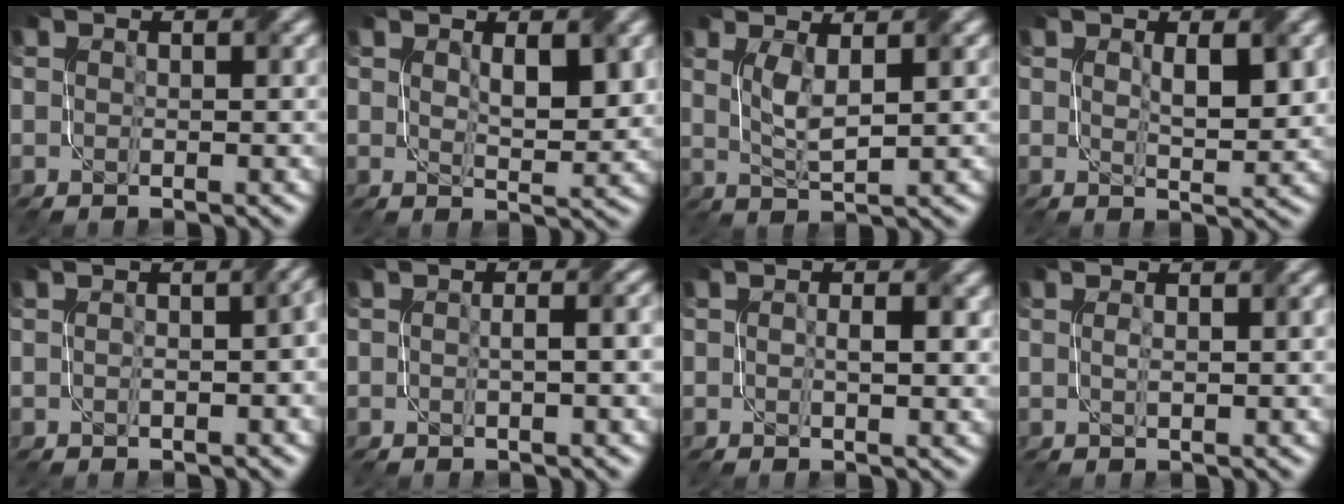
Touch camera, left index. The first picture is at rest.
{"total": 3.2, "force": [1.1, 1.3, 2.7], "torque": [-0.049, -0.006, 0.024]}
{"total": 2.8, "force": [1.0, 0.7, 2.6], "torque": [-0.056, -0.005, 0.023]}
{"total": 2.9, "force": [0.9, 1.0, 2.6], "torque": [-0.046, -0.005, 0.018]}
{"total": 2.8, "force": [-0.4, 1.0, 2.6], "torque": [-0.025, 0.006, -0.004]}
{"total": 2.3, "force": [-0.1, 1.0, 2.1], "torque": [-0.013, 0.009, -0.009]}
{"total": 1.7, "force": [0.0, 0.7, 1.6], "torque": [-0.022, 0.000, -0.001]}
{"total": 1.0, "force": [0.1, 0.2, 1.0], "torque": [-0.018, 0.004, 0.001]}